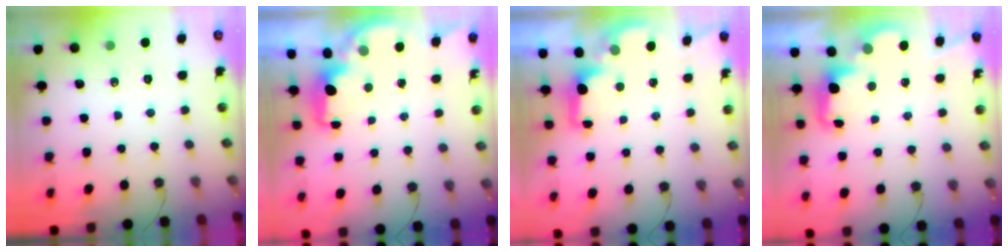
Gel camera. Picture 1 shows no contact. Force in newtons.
{"total": 3.1, "press": 3.1, "slide": 0.6}
{"total": 2.0, "press": 1.8, "slide": 0.8}
{"total": 2.5, "press": 2.4, "slide": 0.5}